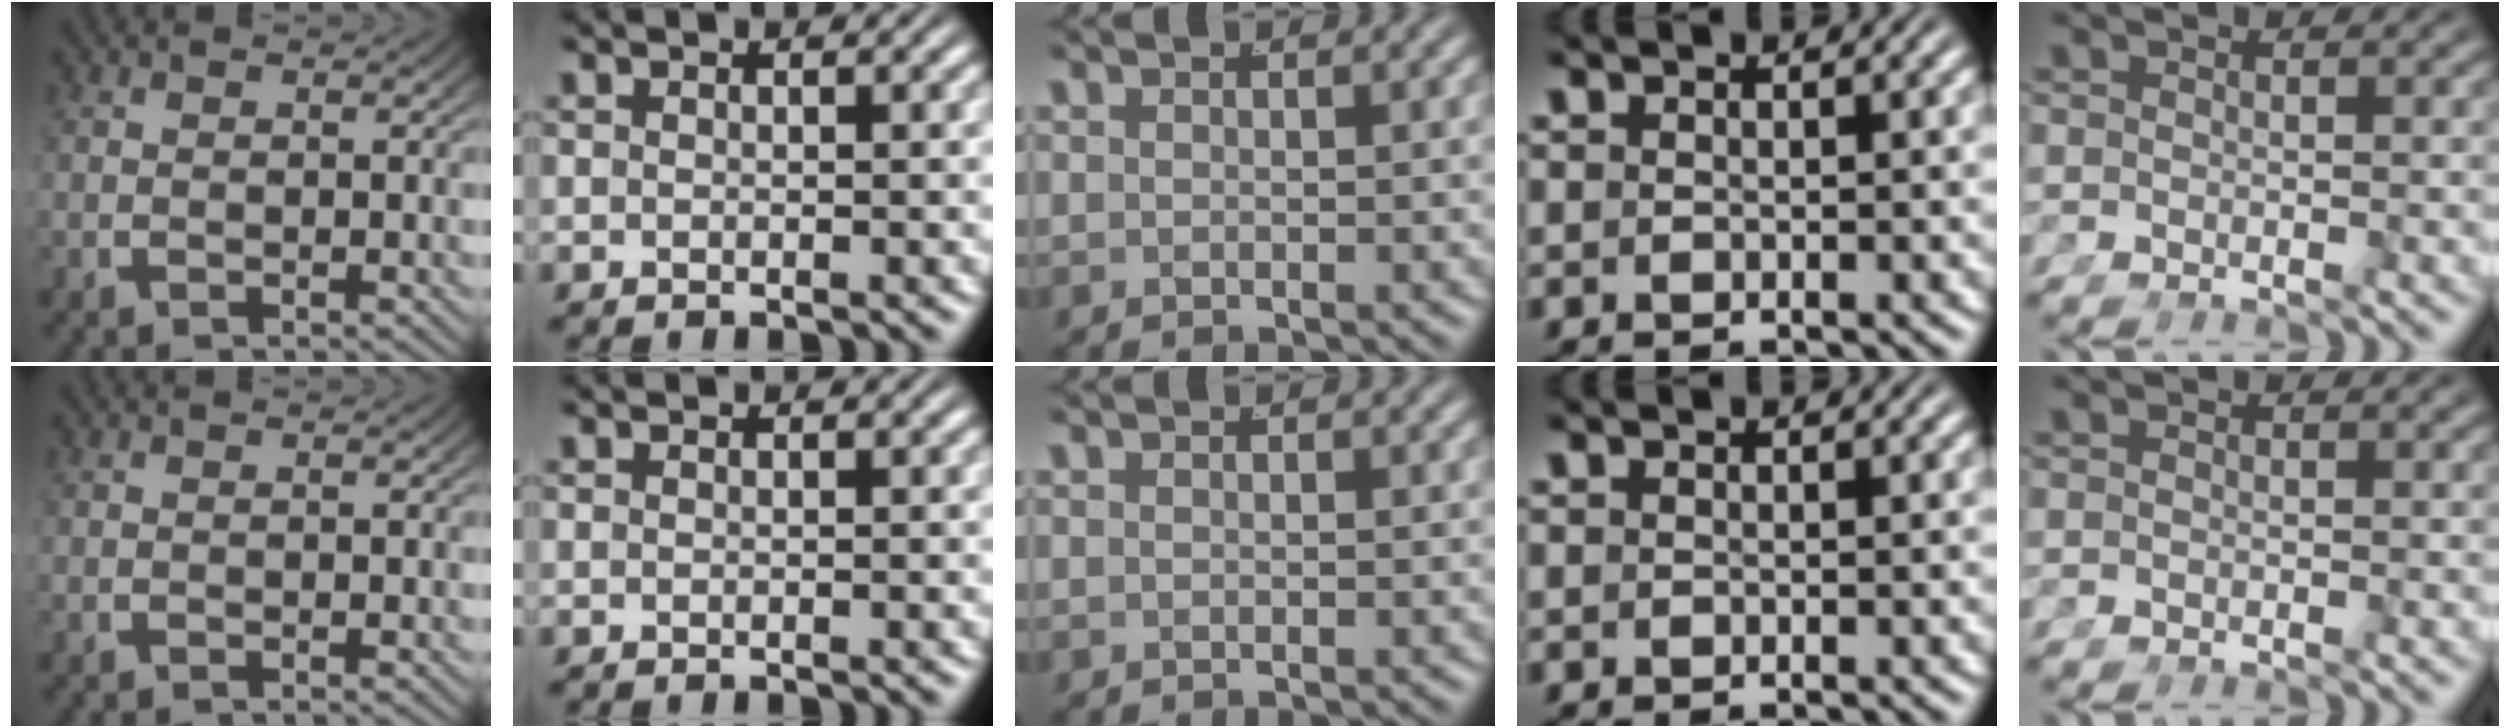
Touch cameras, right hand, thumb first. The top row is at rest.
{}